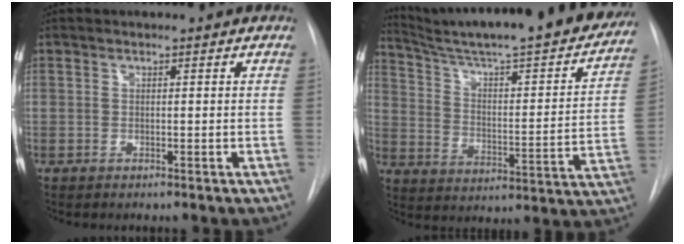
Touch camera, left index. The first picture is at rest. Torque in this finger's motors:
{"motor_torque": [0.02, -0.96, 0.45, 0.21]}